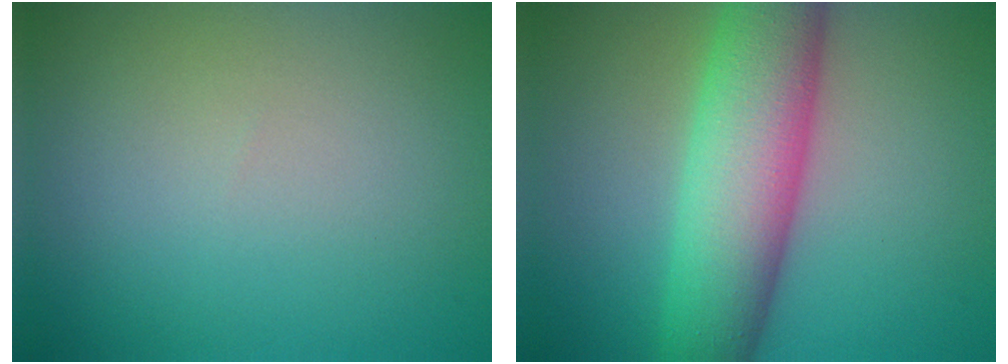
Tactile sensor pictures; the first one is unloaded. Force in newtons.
{"total": 9.4, "press": 9.4, "slide": 0.5}